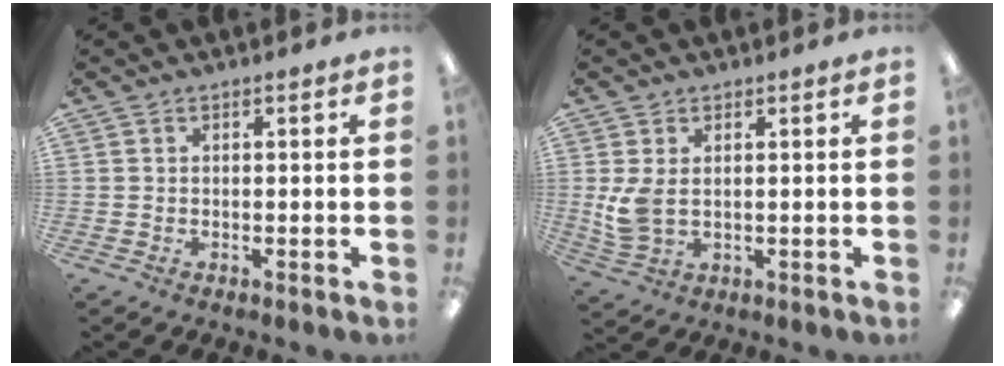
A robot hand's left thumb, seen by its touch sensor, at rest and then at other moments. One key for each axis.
{"total": 6.1, "fx": 0.8, "fy": 3.8, "fz": 4.7, "tx": -0.106, "ty": -0.004, "tz": 0.012}